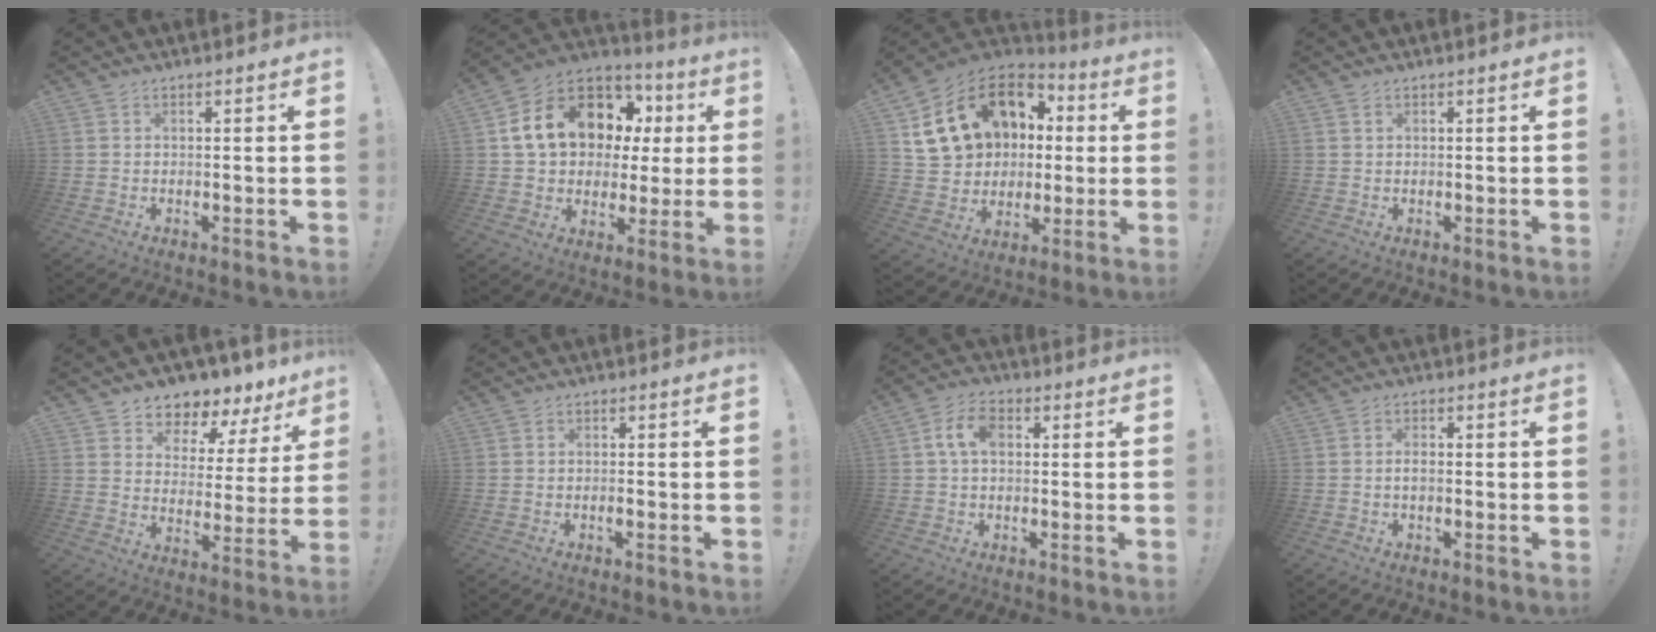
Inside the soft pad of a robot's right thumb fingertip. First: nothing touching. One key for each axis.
{"total": 18.6, "fx": 6.5, "fy": 13.4, "fz": 11.1, "tx": -0.178, "ty": -0.017, "tz": 0.137}
{"total": 20.5, "fx": 6.6, "fy": 15.9, "fz": 11.0, "tx": -0.182, "ty": -0.013, "tz": 0.153}
{"total": 0.6, "fx": 0.4, "fy": 0.3, "fz": 0.2, "tx": -0.005, "ty": 0.002, "tz": 0.008}
{"total": 5.5, "fx": 4.7, "fy": 2.5, "fz": 1.3, "tx": -0.024, "ty": -0.053, "tz": 0.085}
{"total": 0.9, "fx": -0.5, "fy": 0.1, "fz": 0.8, "tx": -0.009, "ty": -0.002, "tz": -0.010}
{"total": 7.2, "fx": 1.3, "fy": 4.6, "fz": 5.4, "tx": -0.100, "ty": 0.011, "tz": 0.023}
{"total": 2.1, "fx": -0.4, "fy": 0.9, "fz": 1.8, "tx": -0.029, "ty": 0.003, "tz": -0.007}